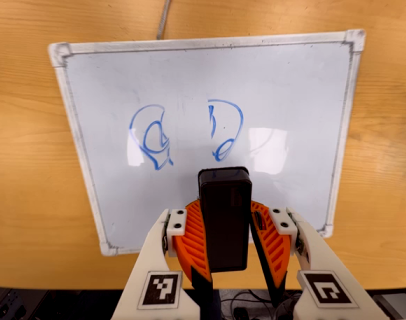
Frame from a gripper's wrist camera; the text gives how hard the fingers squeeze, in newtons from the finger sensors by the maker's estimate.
{"total": 8.3, "left": 9.3, "right": 7.4}